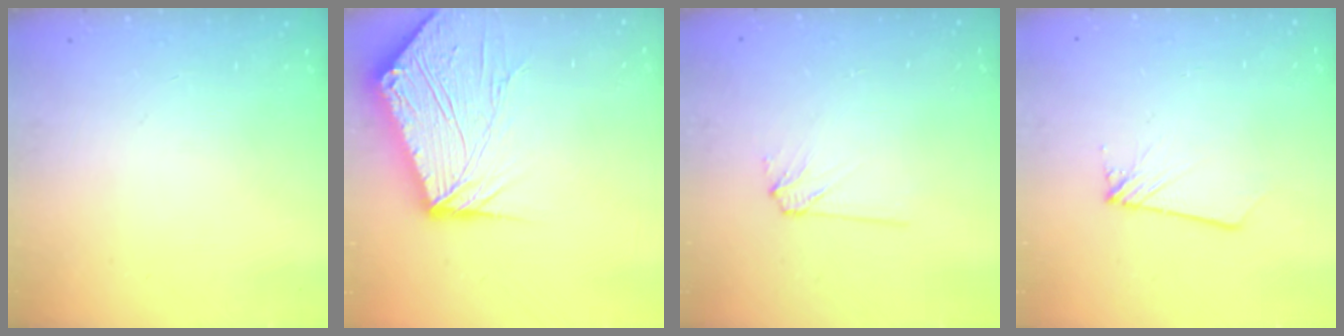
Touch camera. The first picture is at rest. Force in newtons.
{"total": 16.8, "press": 16.7, "slide": 2.1}
{"total": 4.2, "press": 4.2, "slide": 0.5}
{"total": 1.7, "press": 1.7, "slide": 0.1}